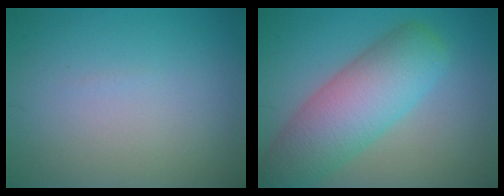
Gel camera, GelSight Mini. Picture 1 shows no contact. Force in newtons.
{"total": 8.3, "press": 8.3, "slide": 0.3}